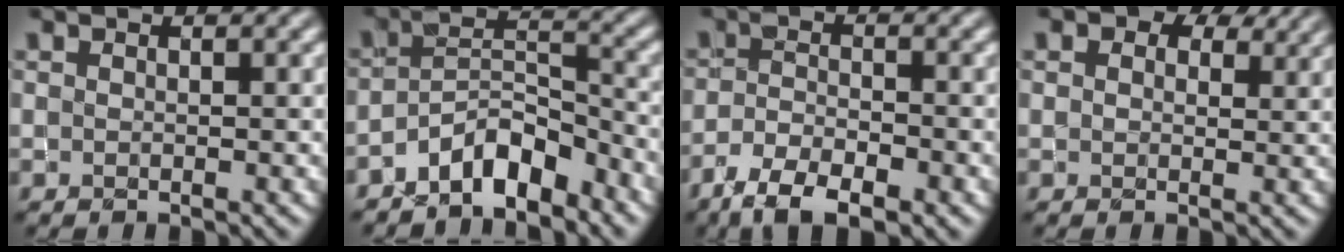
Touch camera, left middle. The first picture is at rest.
{"total": 5.3, "force": [-4.4, 1.7, 2.6], "torque": [-0.036, 0.012, -0.080]}
{"total": 5.0, "force": [-3.6, 1.6, 3.1], "torque": [-0.054, -0.002, -0.068]}
{"total": 4.5, "force": [2.8, 2.7, 2.3], "torque": [-0.037, 0.002, 0.034]}